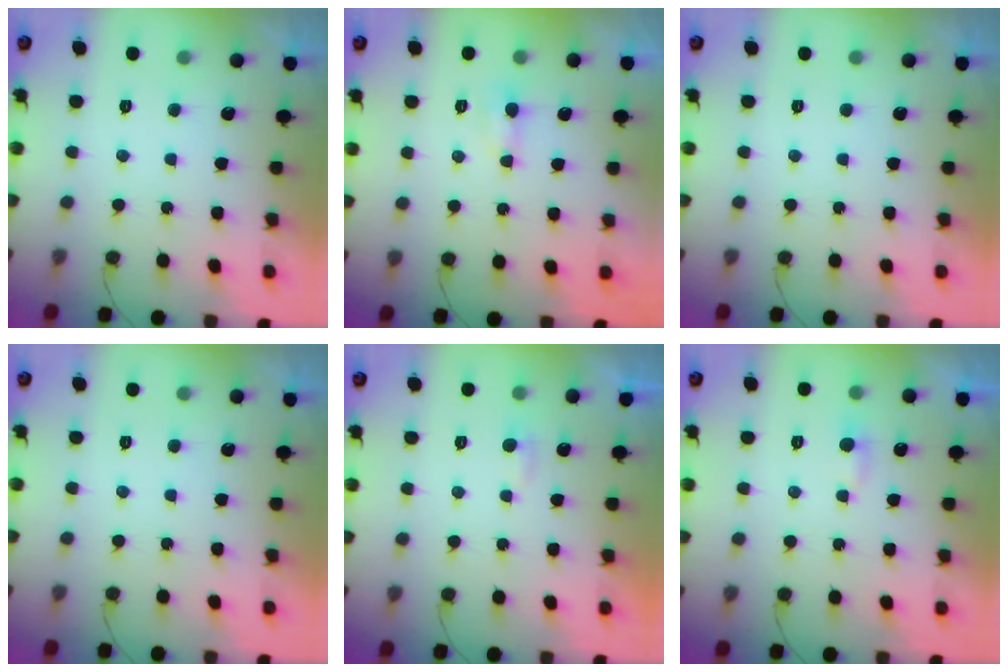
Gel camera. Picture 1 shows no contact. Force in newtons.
{"total": 3.5, "press": 3.5, "slide": 0.5}
{"total": 0.0}
{"total": 0.0}
{"total": 2.2, "press": 2.2, "slide": 0.2}
{"total": 3.4, "press": 3.3, "slide": 0.4}